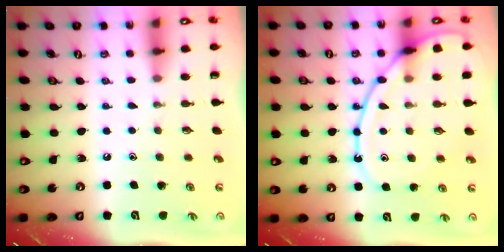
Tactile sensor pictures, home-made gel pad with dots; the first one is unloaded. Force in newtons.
{"total": 13.0, "press": 12.9, "slide": 1.1}